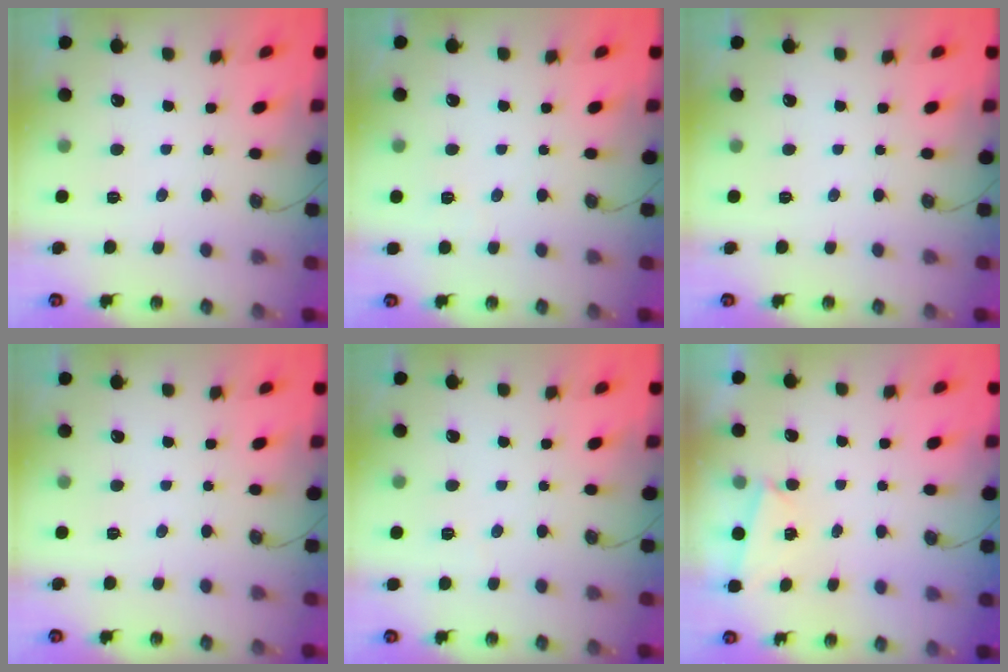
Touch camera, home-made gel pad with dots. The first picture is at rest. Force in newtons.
{"total": 1.9, "press": 1.9, "slide": 0.4}
{"total": 0.0}
{"total": 0.0}
{"total": 2.6, "press": 2.5, "slide": 0.7}
{"total": 1.2, "press": 1.1, "slide": 0.5}